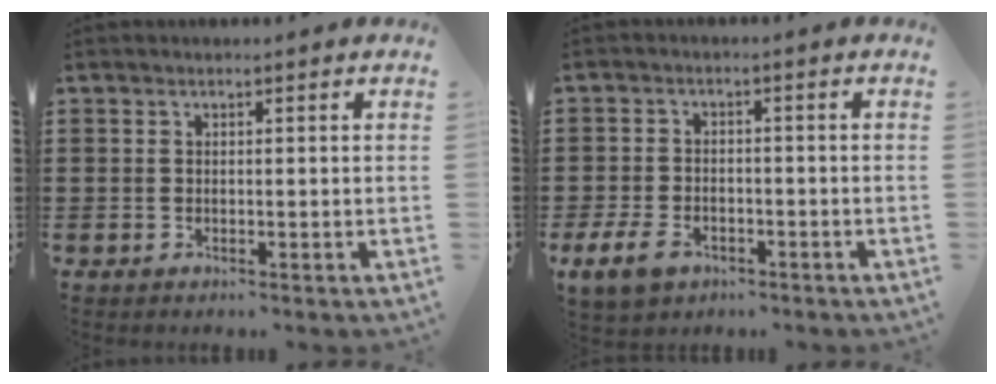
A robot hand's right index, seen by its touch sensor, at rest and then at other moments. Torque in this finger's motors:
{"motor_torque": [0.76, 0.54, 0.52, 0.12]}